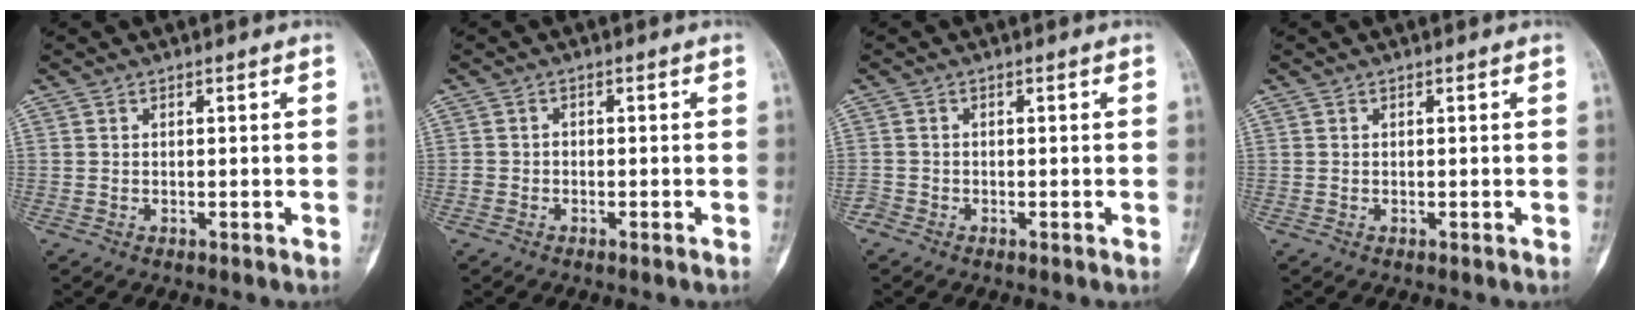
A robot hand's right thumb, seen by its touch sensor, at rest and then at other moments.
{"total": 1.0, "force": [-0.7, 0.6, 0.4], "torque": [-0.005, 0.002, -0.017]}
{"total": 1.3, "force": [-1.0, 0.8, 0.0], "torque": [0.001, 0.003, -0.025]}
{"total": 0.0}